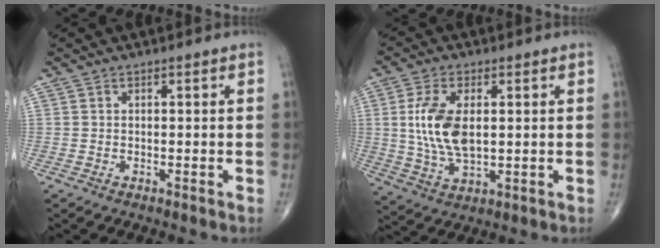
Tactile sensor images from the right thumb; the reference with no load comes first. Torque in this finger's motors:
{"motor_torque": [1.13, 1.77, 1.11, -0.04, 0.10]}